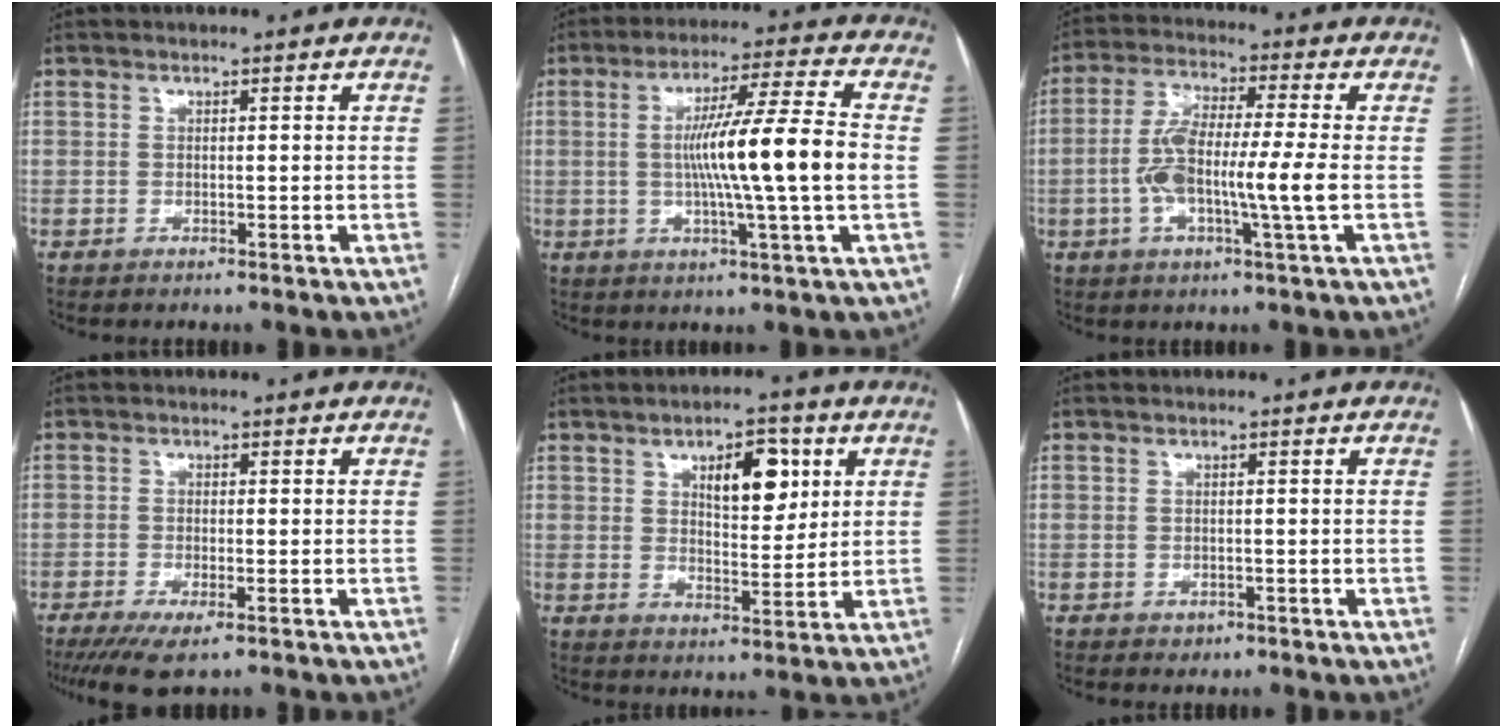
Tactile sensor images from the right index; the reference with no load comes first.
{"total": 13.7, "force": [-0.4, -1.1, 13.7], "torque": [-0.232, 0.003, -0.009]}
{"total": 11.0, "force": [-1.8, 0.4, 10.8], "torque": [-0.213, 0.005, -0.041]}
{"total": 5.8, "force": [-3.8, 1.3, 4.2], "torque": [-0.073, -0.015, -0.060]}
{"total": 8.3, "force": [3.3, 3.5, 6.7], "torque": [-0.099, 0.004, 0.054]}
{"total": 1.1, "force": [-0.6, 0.8, 0.4], "torque": [-0.007, 0.001, -0.004]}